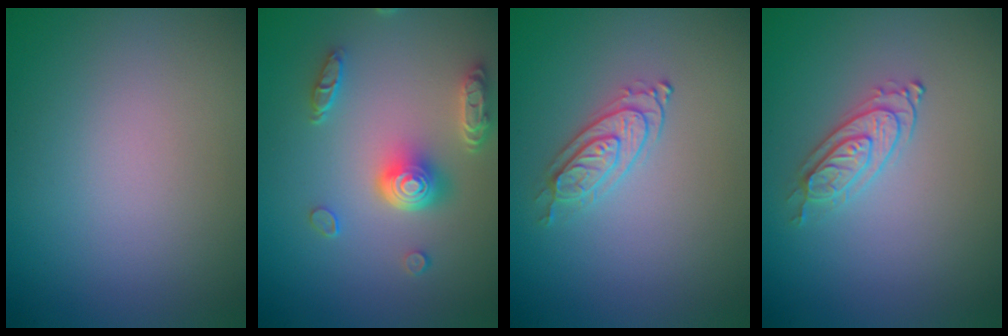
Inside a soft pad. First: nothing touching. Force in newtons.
{"total": 4.9, "press": 3.7, "slide": 3.1}
{"total": 2.2, "press": 2.0, "slide": 0.7}
{"total": 2.2, "press": 2.0, "slide": 0.7}